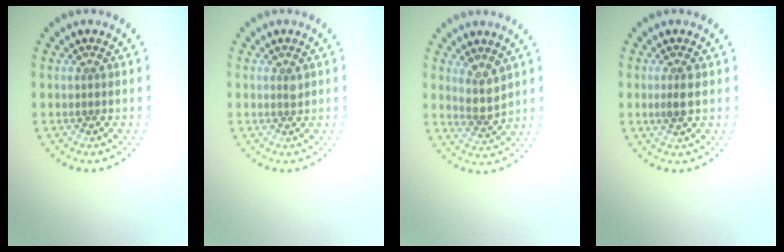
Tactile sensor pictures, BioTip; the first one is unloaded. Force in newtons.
{"total": 0.7, "press": 0.5, "slide": 0.5}
{"total": 2.7, "press": 2.3, "slide": 1.4}
{"total": 1.5, "press": 1.4, "slide": 0.5}